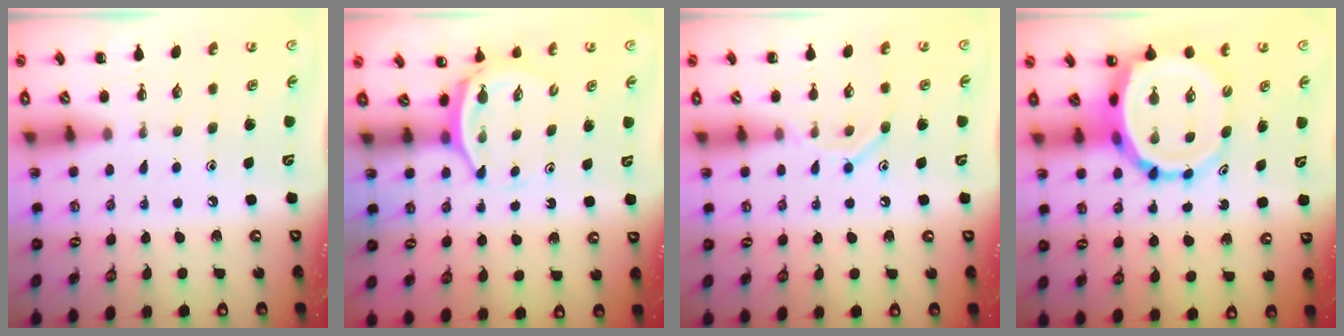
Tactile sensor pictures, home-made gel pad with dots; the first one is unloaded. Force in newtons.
{"total": 4.3, "press": 4.3, "slide": 0.2}
{"total": 9.5, "press": 9.4, "slide": 1.4}
{"total": 9.2, "press": 8.7, "slide": 3.0}